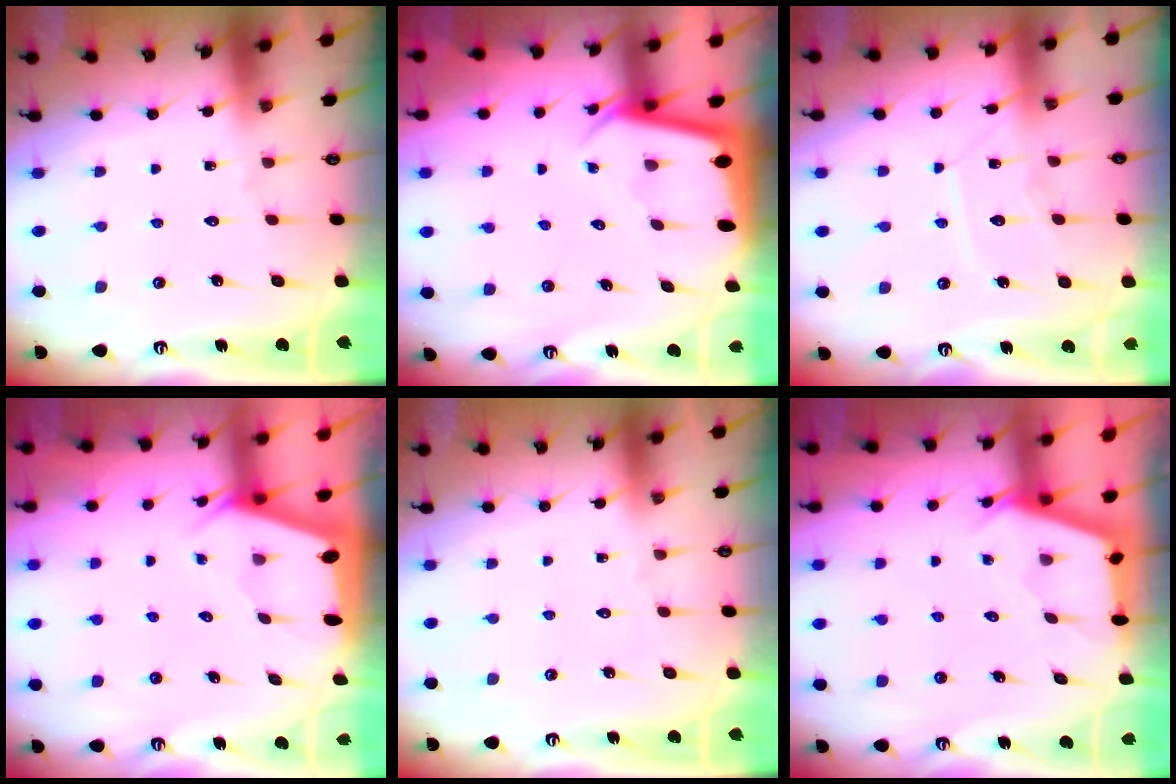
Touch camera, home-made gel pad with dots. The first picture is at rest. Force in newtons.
{"total": 2.2, "press": 2.2, "slide": 0.1}
{"total": 8.2, "press": 8.2, "slide": 0.6}
{"total": 1.8, "press": 1.8, "slide": 0.3}
{"total": 0.0}
{"total": 2.6, "press": 2.6, "slide": 0.3}